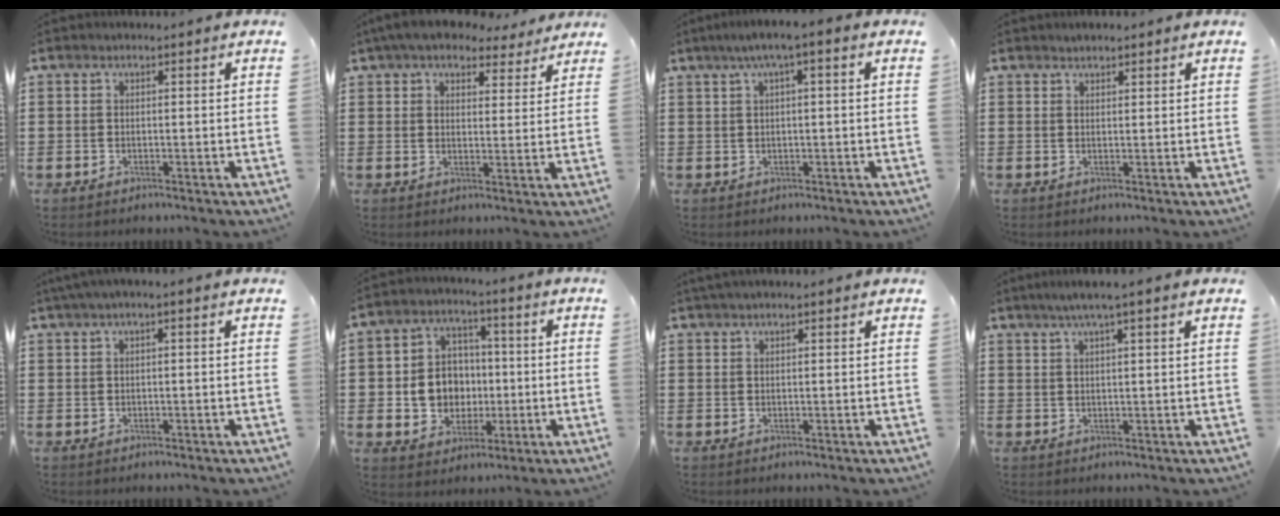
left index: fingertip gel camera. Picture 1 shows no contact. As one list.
[{"total": 6.6, "force": [5.8, 2.0, 2.4], "torque": [-0.067, -0.007, 0.108]}, {"total": 3.1, "force": [0.3, 0.2, 3.0], "torque": [-0.055, 0.004, 0.000]}, {"total": 1.0, "force": [1.0, 0.2, 0.0], "torque": [-0.001, 0.002, 0.020]}, {"total": 1.4, "force": [0.1, 0.0, 1.4], "torque": [-0.022, -0.003, 0.002]}, {"total": 7.6, "force": [-0.5, 7.0, 3.0], "torque": [-0.063, 0.015, -0.006]}, {"total": 1.2, "force": [0.9, 0.2, 0.8], "torque": [-0.016, 0.001, 0.017]}, {"total": 3.2, "force": [2.0, -0.3, 2.6], "torque": [-0.052, 0.003, 0.034]}]